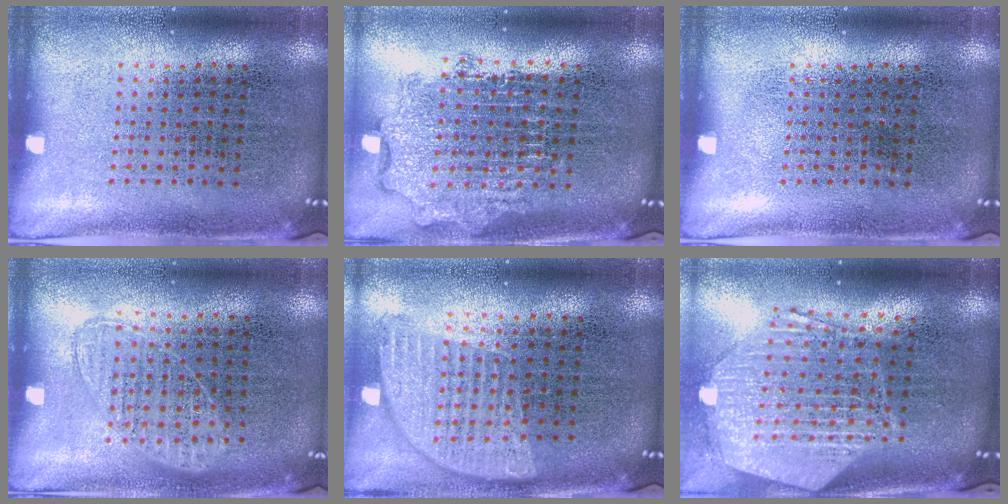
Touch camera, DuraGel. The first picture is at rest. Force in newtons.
{"total": 1.9, "press": 1.5, "slide": 1.1}
{"total": 0.0}
{"total": 0.8, "press": 0.7, "slide": 0.3}
{"total": 1.0, "press": 1.0, "slide": 0.1}
{"total": 3.0, "press": 2.4, "slide": 1.8}